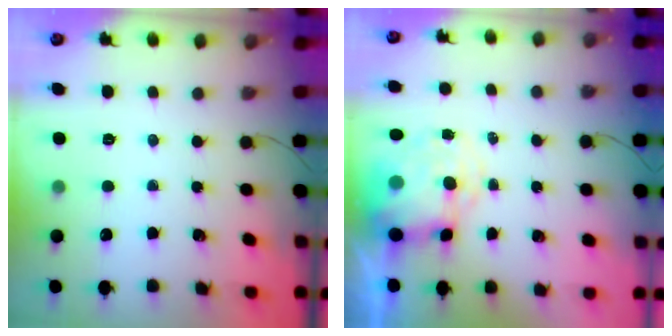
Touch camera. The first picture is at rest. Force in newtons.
{"total": 9.8, "press": 9.6, "slide": 2.3}